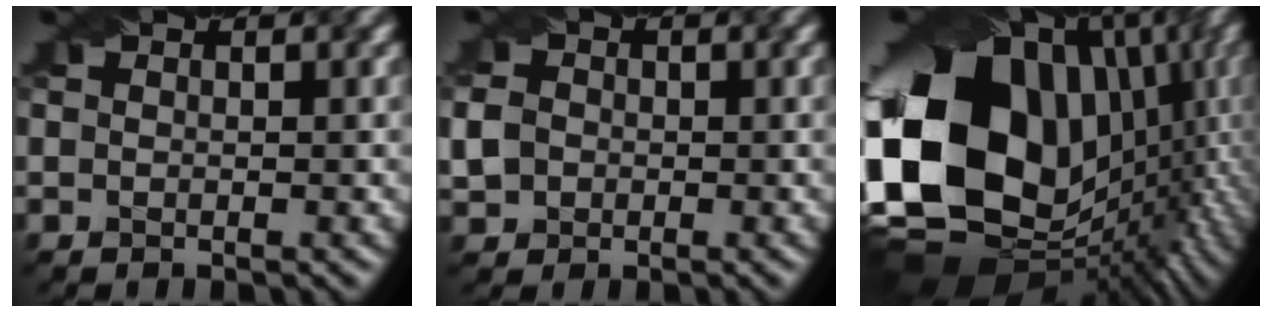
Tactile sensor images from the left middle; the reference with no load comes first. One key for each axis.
{"total": 2.9, "fx": -0.2, "fy": 2.5, "fz": 1.3, "tx": -0.034, "ty": 0.016, "tz": -0.003}
{"total": 20.7, "fx": 0.8, "fy": 16.4, "fz": 12.5, "tx": -0.278, "ty": -0.018, "tz": 0.049}